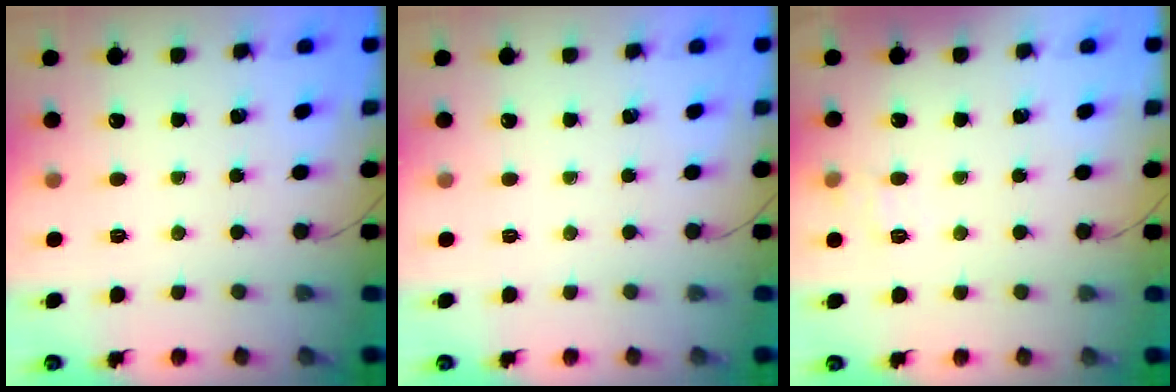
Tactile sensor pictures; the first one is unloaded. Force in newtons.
{"total": 0.0}
{"total": 7.1, "press": 6.9, "slide": 1.7}